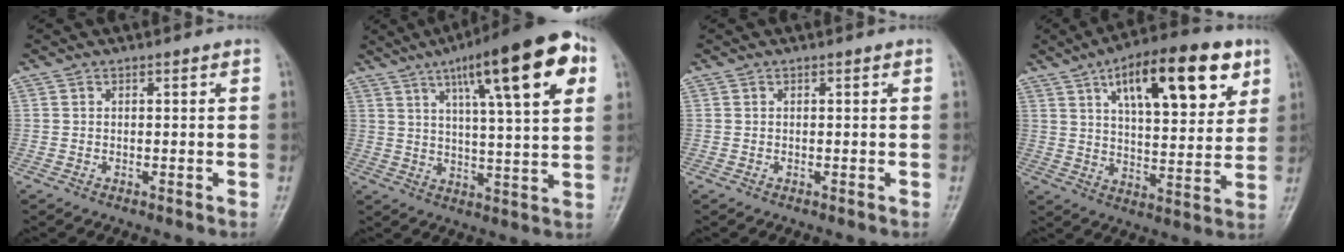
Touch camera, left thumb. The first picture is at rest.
{"total": 20.6, "force": [9.2, 4.6, 17.9], "torque": [-0.243, -0.003, 0.132]}
{"total": 0.0}
{"total": 20.7, "force": [9.7, 8.1, 16.4], "torque": [-0.212, -0.020, 0.150]}